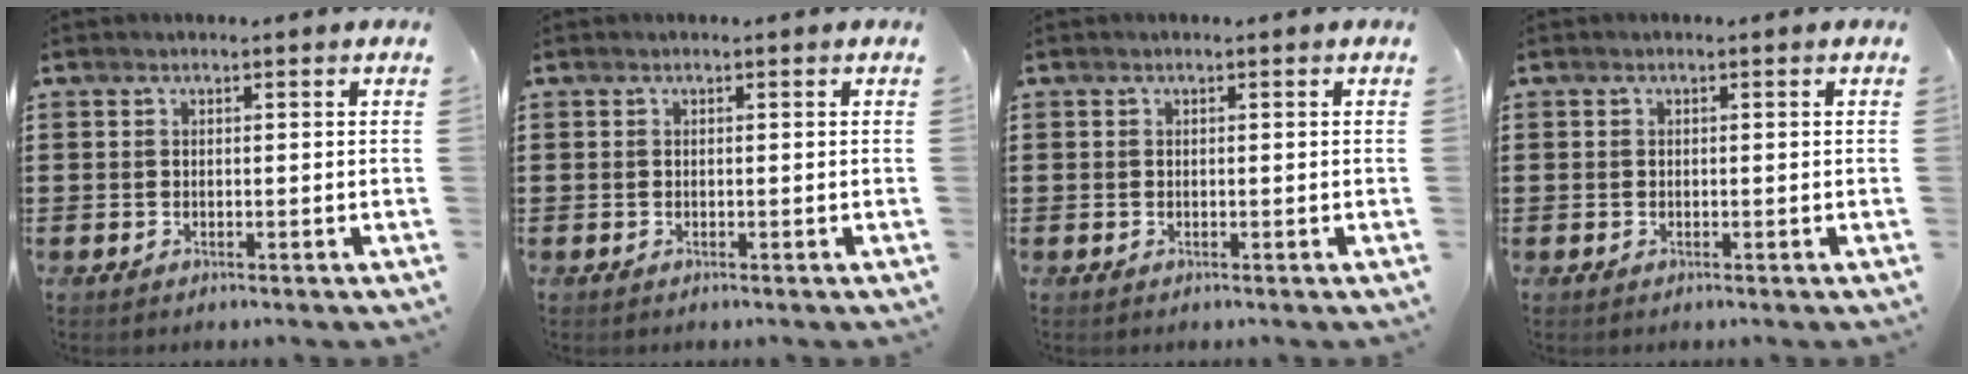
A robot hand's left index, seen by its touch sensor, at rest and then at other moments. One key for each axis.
{"total": 0.0}
{"total": 0.0}
{"total": 0.0}